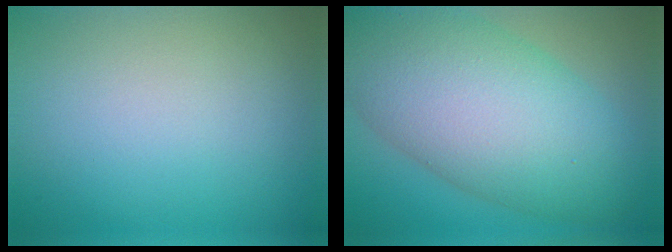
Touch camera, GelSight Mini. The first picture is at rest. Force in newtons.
{"total": 12.7, "press": 12.7, "slide": 0.2}